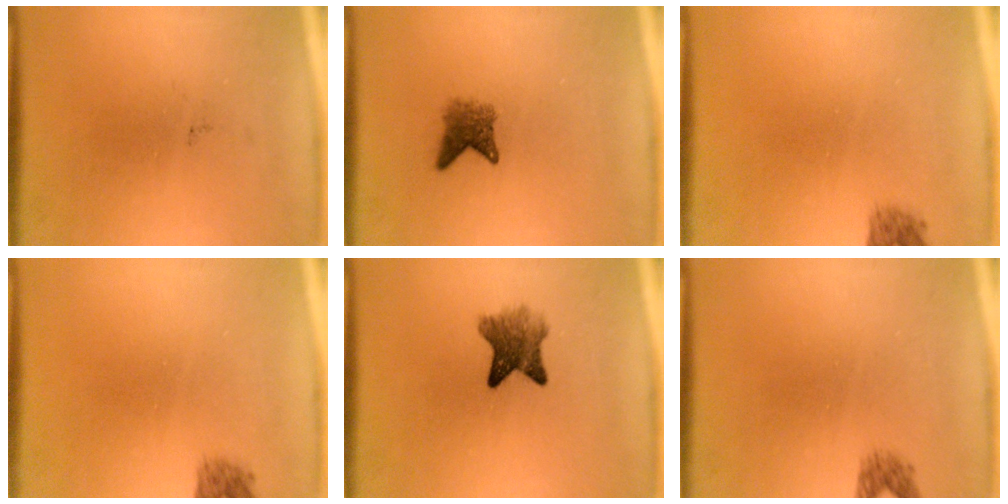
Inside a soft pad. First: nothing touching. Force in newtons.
{"total": 2.8}
{"total": 1.4}
{"total": 1.4}
{"total": 5.2}
{"total": 1.3}